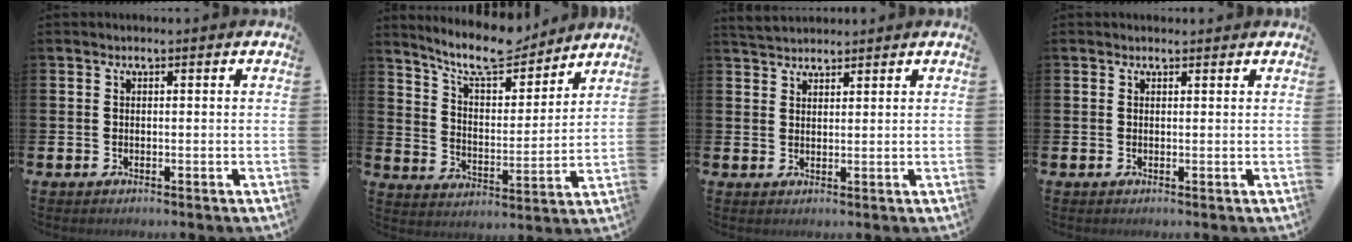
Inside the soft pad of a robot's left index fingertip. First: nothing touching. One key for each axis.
{"total": 10.2, "fx": 9.3, "fy": 2.1, "fz": 3.6, "tx": -0.094, "ty": -0.059, "tz": 0.163}
{"total": 3.1, "fx": 3.1, "fy": 0.7, "fz": 0.0, "tx": -0.007, "ty": -0.010, "tz": 0.057}
{"total": 0.8, "fx": 0.7, "fy": 0.3, "fz": 0.0, "tx": 0.008, "ty": -0.001, "tz": 0.011}